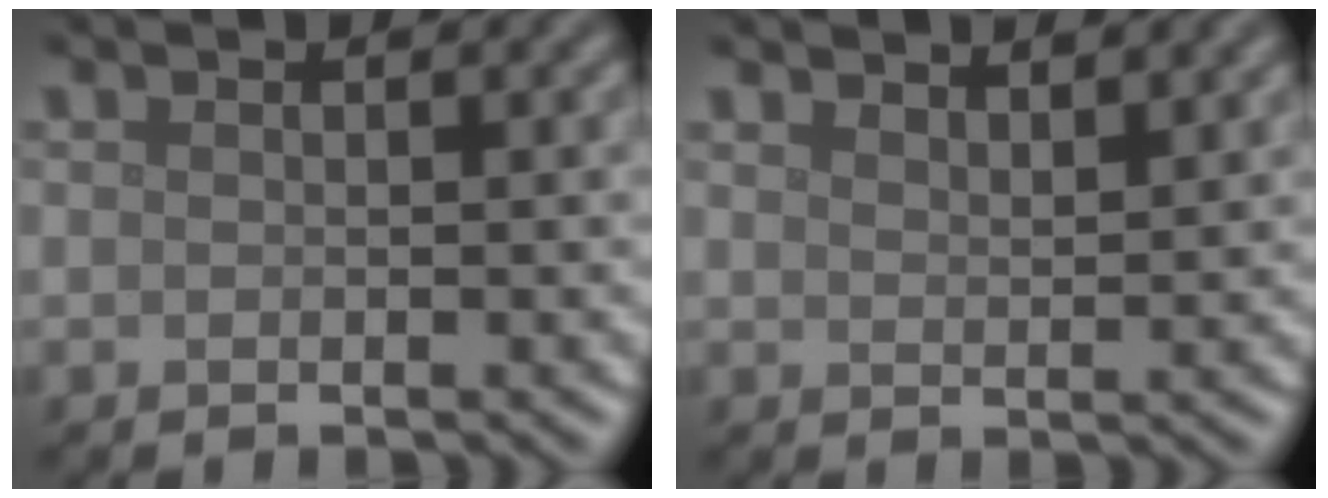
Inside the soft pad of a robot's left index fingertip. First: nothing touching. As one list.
[{"total": 3.3, "force": [3.0, 0.7, 1.2], "torque": [-0.007, 0.005, 0.040]}]